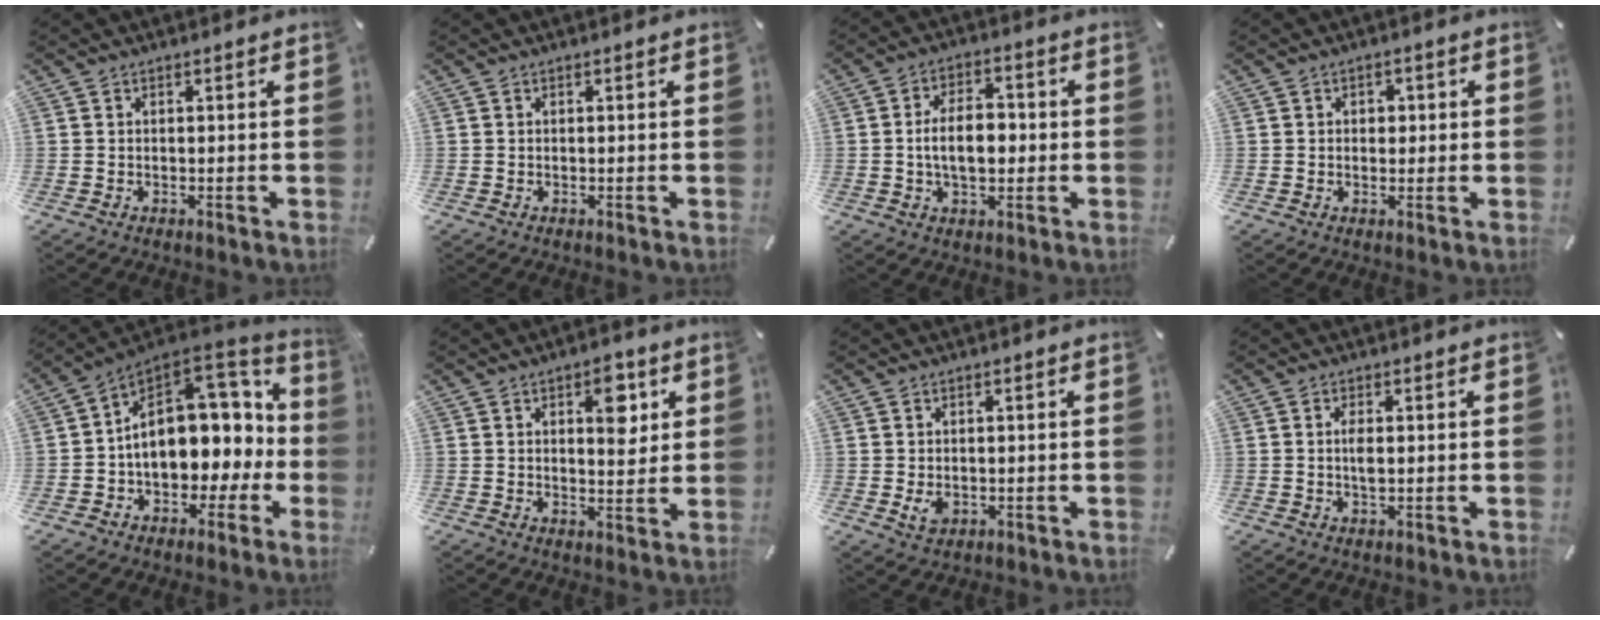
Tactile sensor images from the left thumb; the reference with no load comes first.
{"total": 0.0}
{"total": 9.1, "force": [-0.7, 5.7, 7.1], "torque": [-0.116, 0.004, -0.018]}
{"total": 2.3, "force": [-0.2, 1.8, 1.4], "torque": [-0.012, 0.002, -0.011]}
{"total": 17.8, "force": [2.4, 12.6, 12.4], "torque": [-0.187, -0.019, 0.049]}
{"total": 7.1, "force": [2.6, 4.2, 5.1], "torque": [-0.050, -0.011, 0.036]}
{"total": 2.6, "force": [-0.4, 1.9, 1.7], "torque": [-0.036, 0.002, -0.007]}
{"total": 2.7, "force": [0.1, 1.0, 2.5], "torque": [-0.058, -0.001, -0.002]}